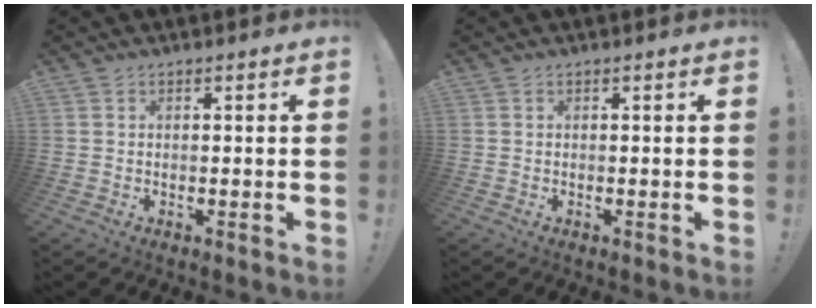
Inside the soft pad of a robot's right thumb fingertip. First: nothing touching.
{"total": 0.0}